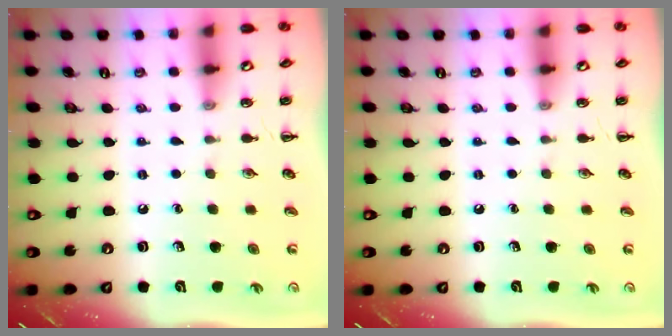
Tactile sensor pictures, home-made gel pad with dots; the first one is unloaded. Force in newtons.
{"total": 0.0}